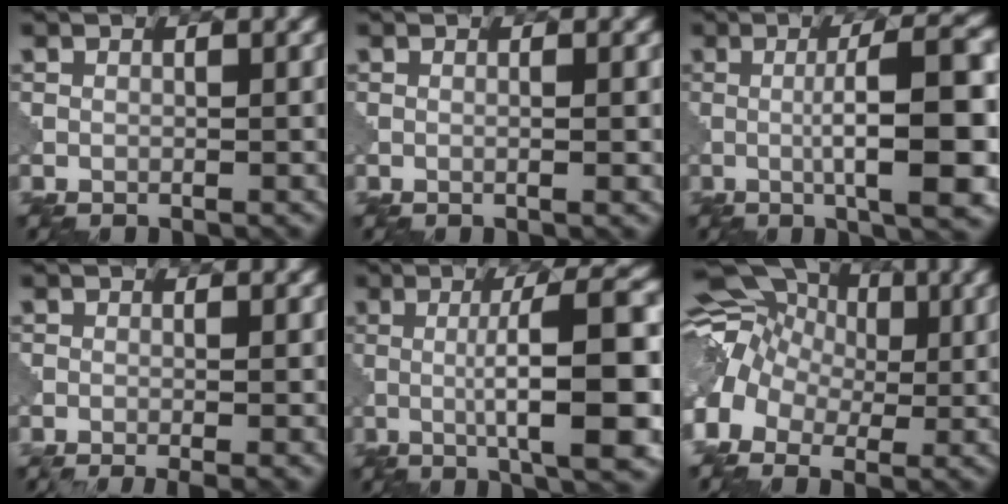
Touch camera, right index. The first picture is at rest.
{"total": 1.7, "force": [0.0, 0.7, 1.5], "torque": [0.002, 0.012, -0.014]}
{"total": 9.9, "force": [-0.9, 2.0, 9.6], "torque": [-0.111, 0.007, -0.014]}
{"total": 3.4, "force": [-1.1, 1.6, 2.8], "torque": [-0.012, -0.001, -0.019]}
{"total": 11.1, "force": [-1.0, 2.3, 10.8], "torque": [-0.127, 0.010, -0.015]}
{"total": 9.3, "force": [0.0, 8.0, 4.8], "torque": [-0.110, 0.026, -0.033]}